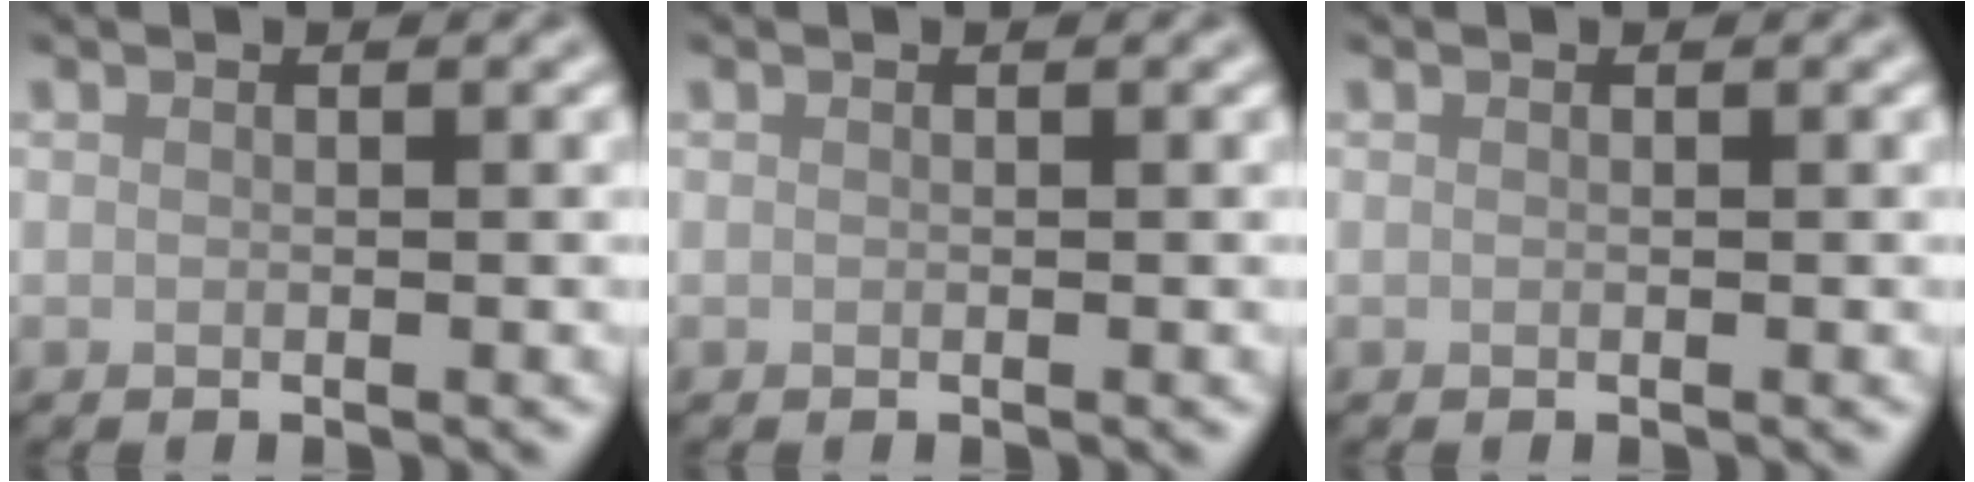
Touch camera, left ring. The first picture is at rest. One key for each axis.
{"total": 0.0}
{"total": 0.0}